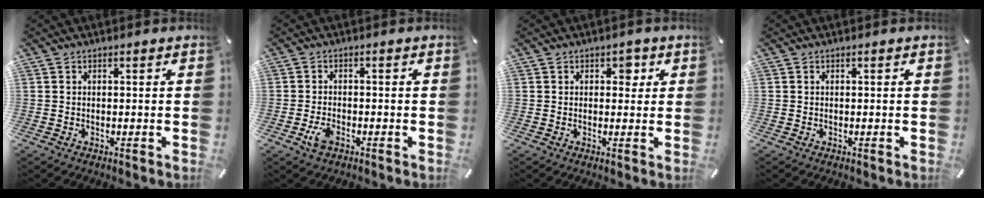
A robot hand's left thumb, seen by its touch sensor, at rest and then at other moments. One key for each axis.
{"total": 3.7, "fx": -1.8, "fy": 1.9, "fz": 2.6, "tx": -0.069, "ty": -0.001, "tz": -0.038}
{"total": 2.8, "fx": 1.0, "fy": 2.0, "fz": 1.7, "tx": -0.005, "ty": -0.005, "tz": 0.007}
{"total": 0.0}